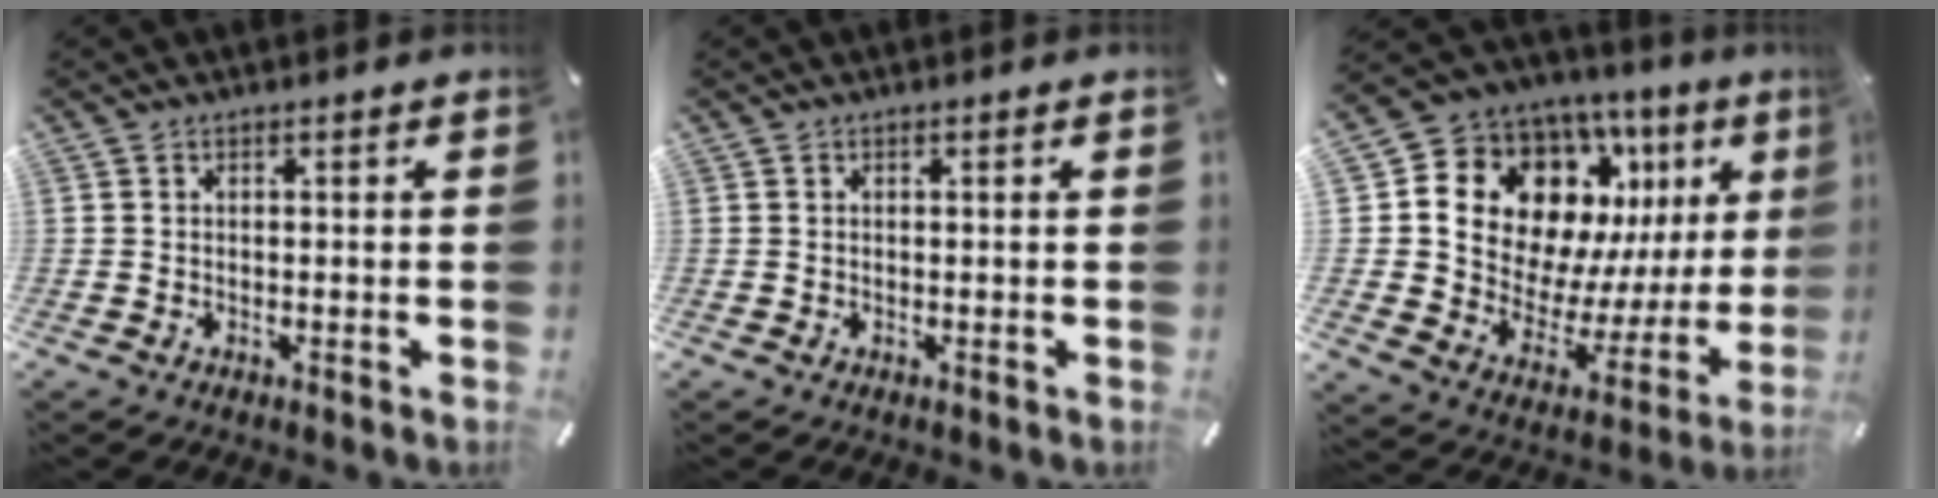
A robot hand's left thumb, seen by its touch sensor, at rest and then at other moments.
{"total": 0.0}
{"total": 16.9, "force": [9.8, 11.5, 7.8], "torque": [-0.118, -0.087, 0.183]}